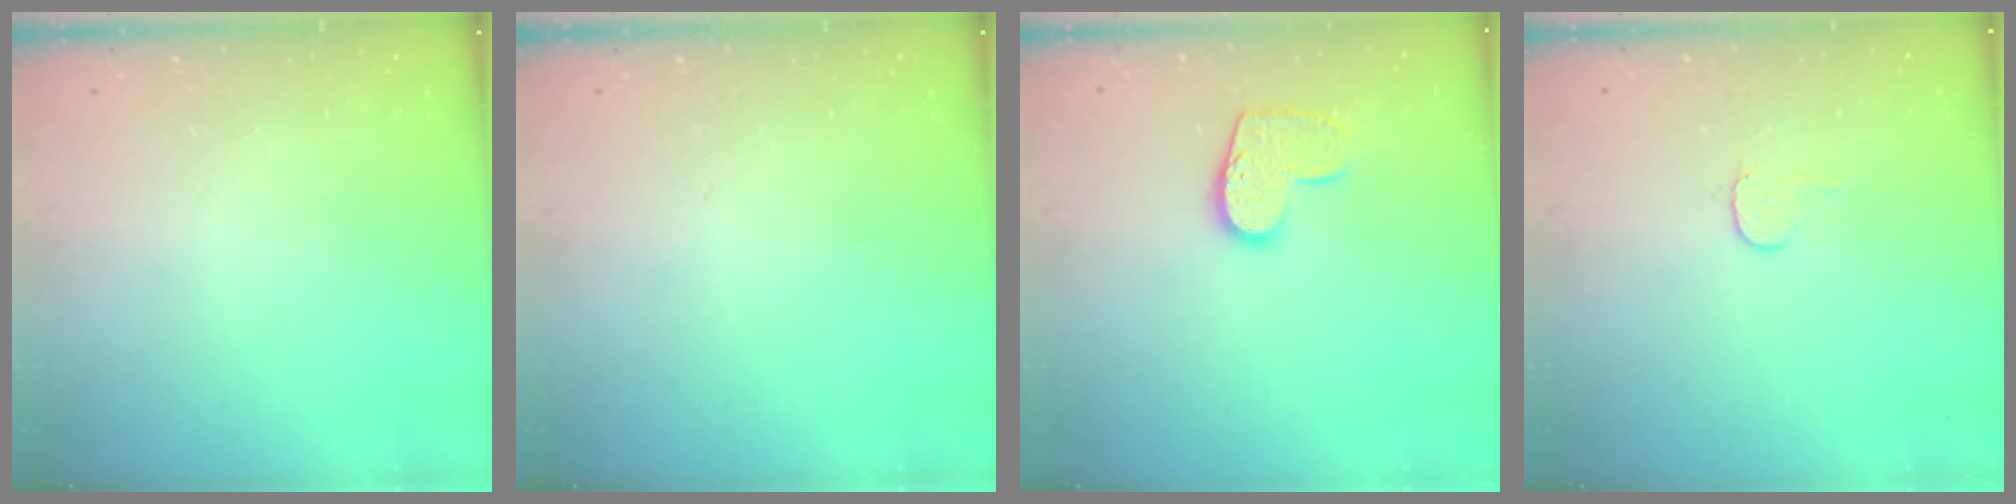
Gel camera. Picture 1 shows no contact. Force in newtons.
{"total": 0.0}
{"total": 10.2, "press": 10.2, "slide": 0.2}
{"total": 4.0, "press": 4.0, "slide": 0.5}